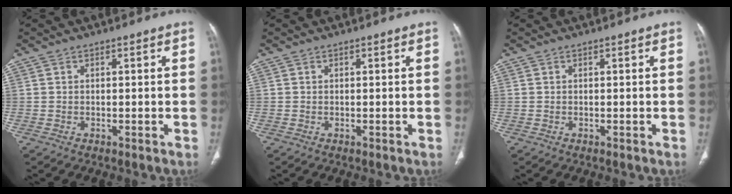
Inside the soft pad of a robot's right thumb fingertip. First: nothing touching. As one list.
[{"total": 0.0}, {"total": 0.0}]